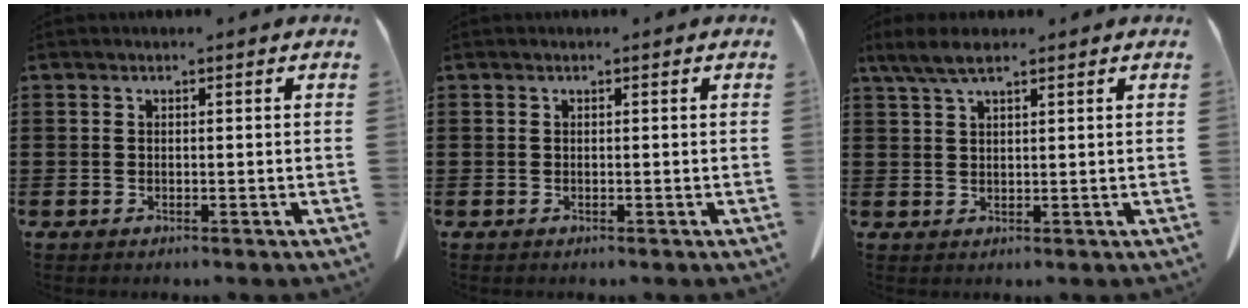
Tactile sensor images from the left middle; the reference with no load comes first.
{"total": 0.0}
{"total": 4.4, "force": [2.8, 1.1, 3.2], "torque": [-0.067, 0.002, 0.052]}